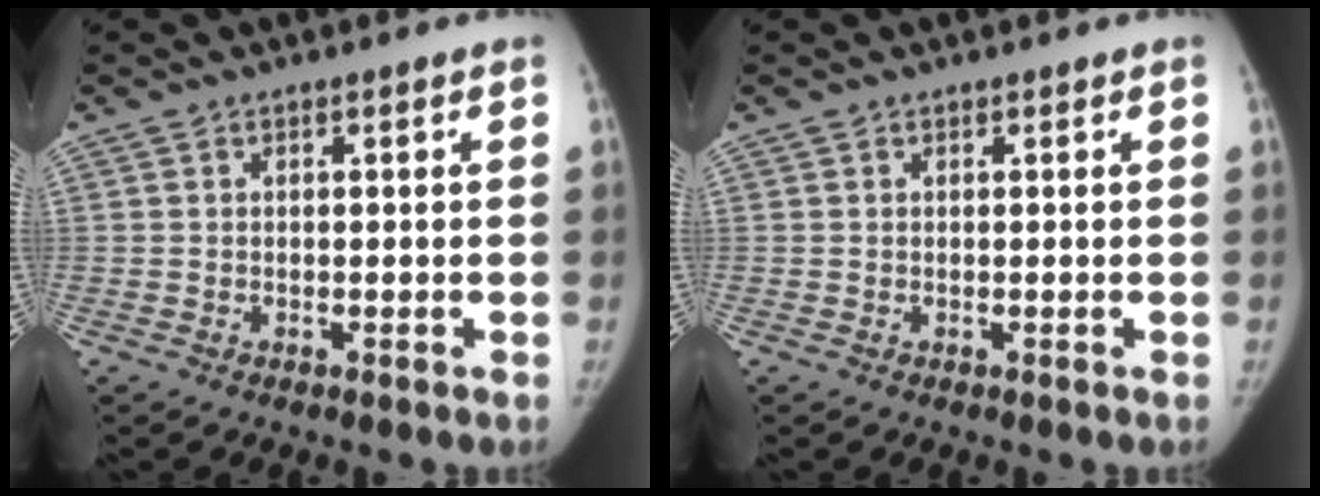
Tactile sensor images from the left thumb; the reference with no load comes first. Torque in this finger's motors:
{"motor_torque": [0.02, -0.02, 0.21, -0.21, 0.02]}